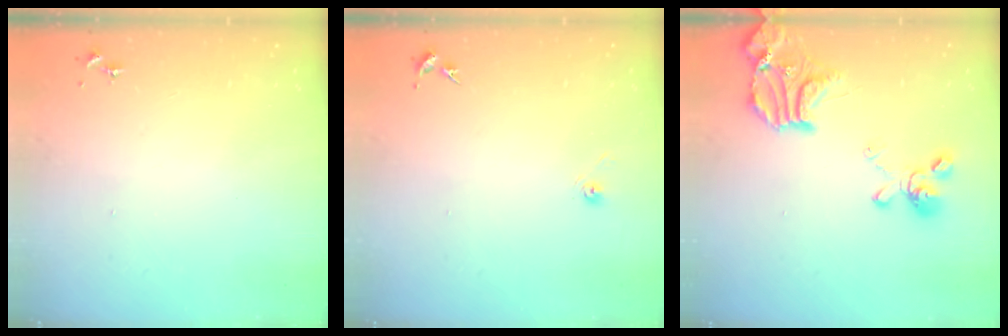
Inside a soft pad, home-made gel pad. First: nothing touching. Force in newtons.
{"total": 3.3, "press": 2.7, "slide": 2.0}
{"total": 19.3, "press": 19.2, "slide": 2.2}